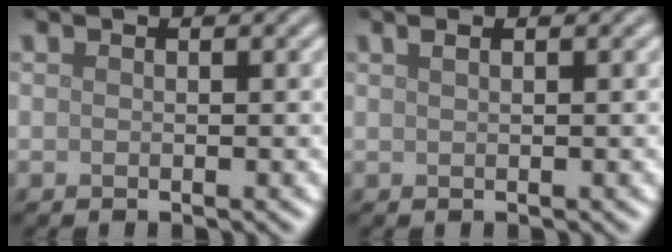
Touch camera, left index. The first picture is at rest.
{"total": 1.1, "force": [0.7, 0.4, 0.7], "torque": [-0.011, 0.000, 0.008]}